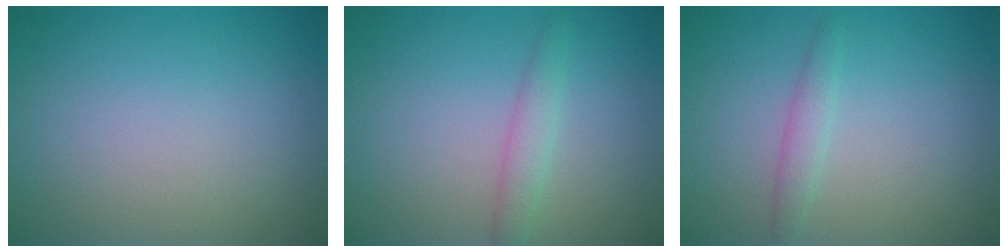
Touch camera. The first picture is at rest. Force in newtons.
{"total": 1.7, "press": 1.7, "slide": 0.1}
{"total": 1.5, "press": 1.5, "slide": 0.0}